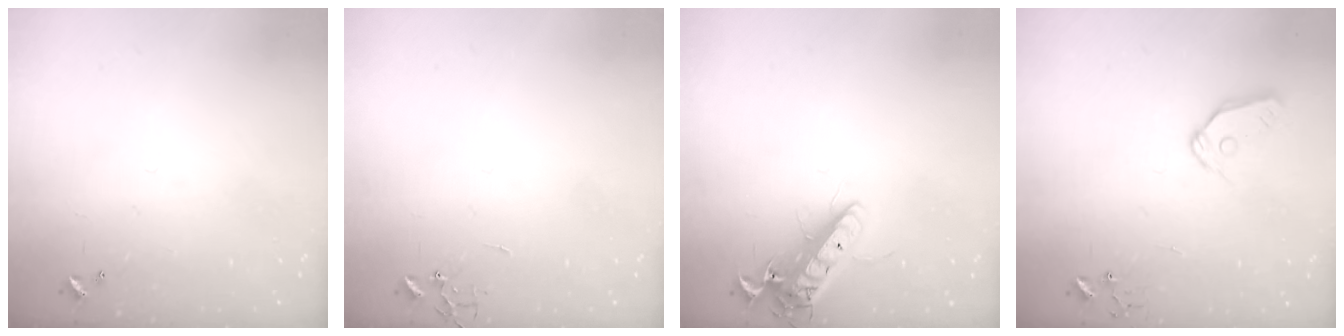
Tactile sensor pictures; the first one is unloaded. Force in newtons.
{"total": 0.0}
{"total": 15.0, "press": 14.8, "slide": 2.4}
{"total": 8.9, "press": 8.9, "slide": 1.0}